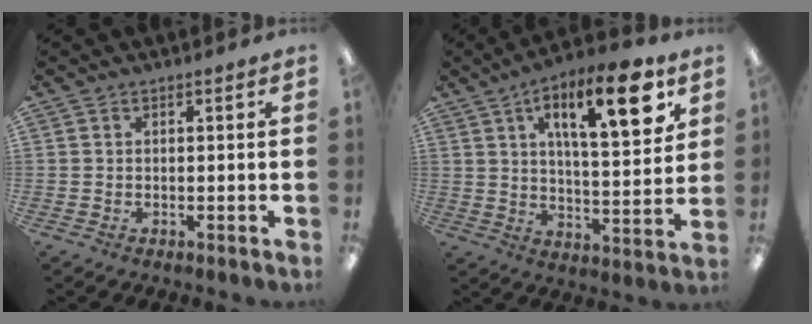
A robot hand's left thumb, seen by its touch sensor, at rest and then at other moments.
{"total": 18.0, "force": [9.0, 6.2, 14.2], "torque": [-0.202, -0.033, 0.135]}